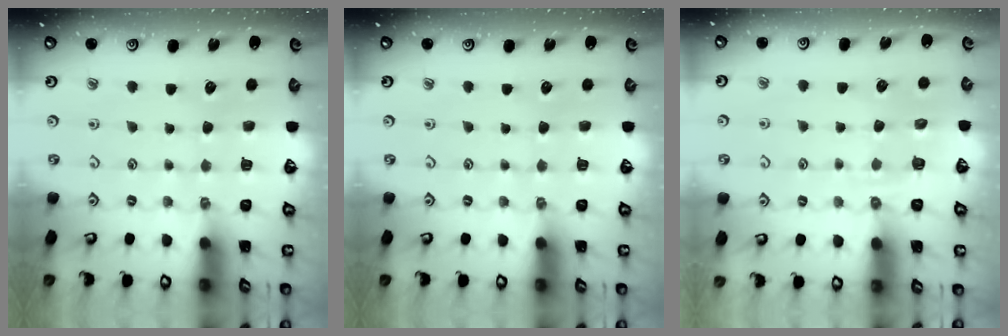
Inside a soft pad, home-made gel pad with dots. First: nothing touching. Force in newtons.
{"total": 0.0}
{"total": 2.1, "press": 1.0, "slide": 1.9}